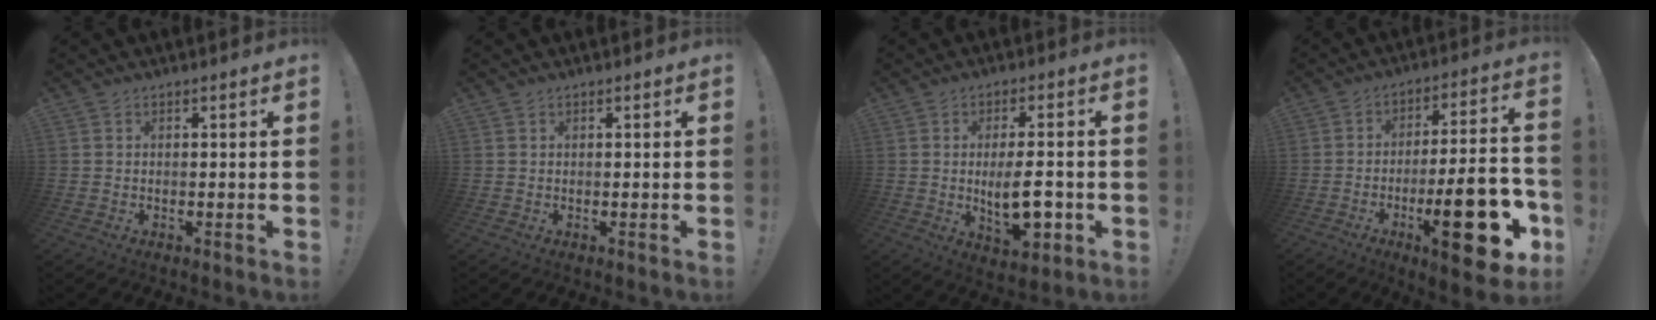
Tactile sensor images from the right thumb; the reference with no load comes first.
{"total": 0.0}
{"total": 11.4, "force": [-1.9, 4.3, 10.4], "torque": [-0.164, 0.000, -0.032]}
{"total": 22.6, "force": [-8.6, 6.5, 19.8], "torque": [-0.273, 0.041, -0.124]}